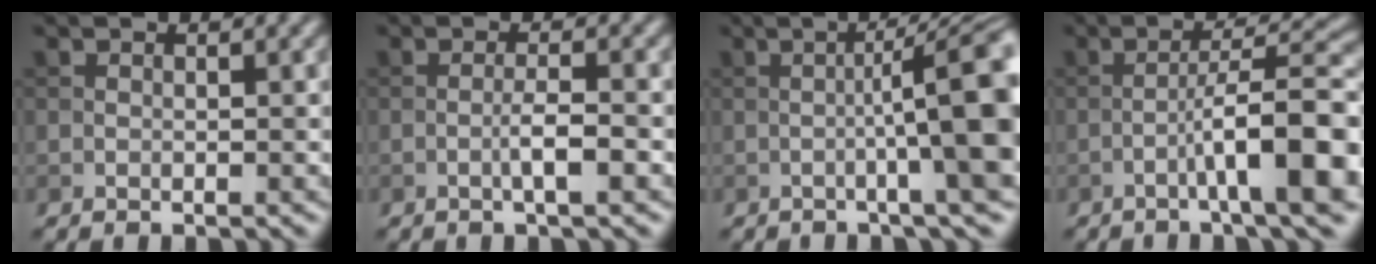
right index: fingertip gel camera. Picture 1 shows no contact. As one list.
[{"total": 2.2, "force": [-0.7, 0.2, 2.0], "torque": [-0.036, 0.005, -0.015]}, {"total": 10.3, "force": [-0.3, 1.8, 10.2], "torque": [-0.120, 0.018, -0.007]}, {"total": 9.8, "force": [-3.5, 1.8, 9.0], "torque": [-0.127, 0.022, -0.057]}]